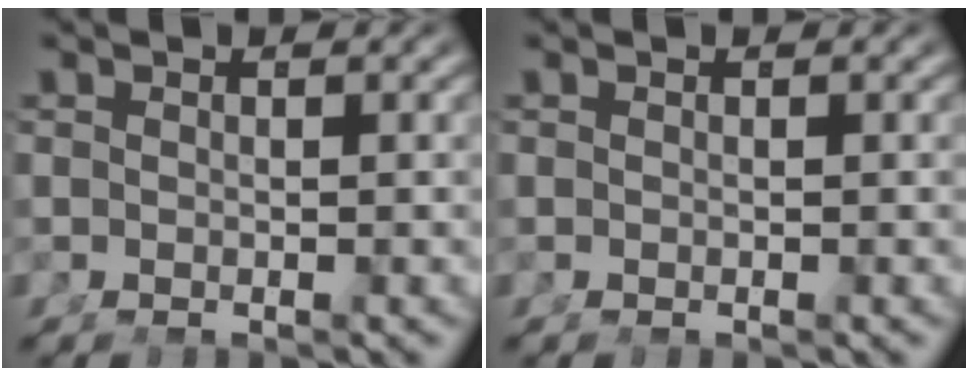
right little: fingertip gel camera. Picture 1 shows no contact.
{"total": 0.0}